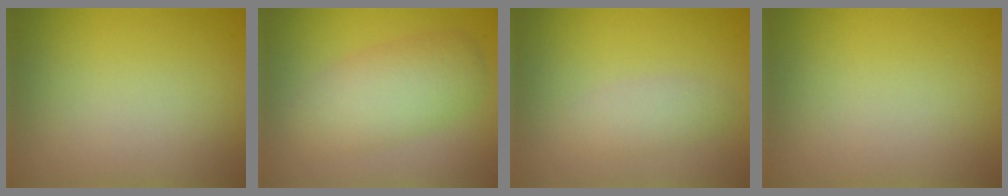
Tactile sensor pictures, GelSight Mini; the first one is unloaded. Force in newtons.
{"total": 4.7, "press": 4.7, "slide": 0.2}
{"total": 1.8, "press": 1.8, "slide": 0.0}
{"total": 0.0}